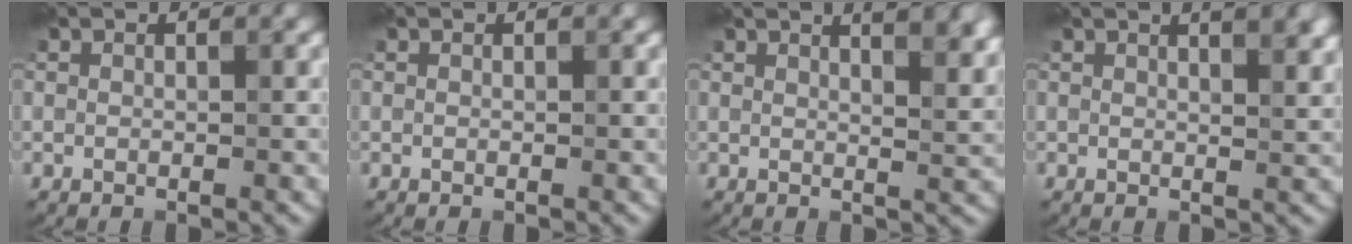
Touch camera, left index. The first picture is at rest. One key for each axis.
{"total": 0.0}
{"total": 7.5, "fx": 4.6, "fy": 3.0, "fz": 5.1, "tx": -0.026, "ty": 0.042, "tz": 0.032}
{"total": 5.3, "fx": 3.0, "fy": 2.2, "fz": 3.7, "tx": -0.018, "ty": 0.026, "tz": 0.015}